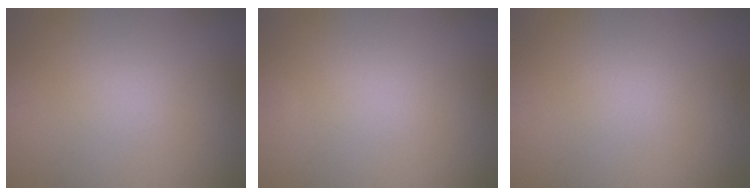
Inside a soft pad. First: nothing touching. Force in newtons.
{"total": 0.0}
{"total": 0.0}